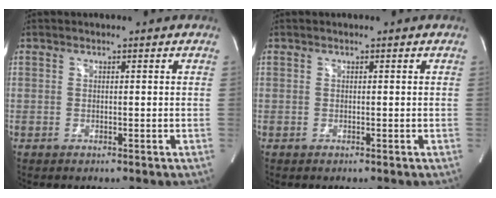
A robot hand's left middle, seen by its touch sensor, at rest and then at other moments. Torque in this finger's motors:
{"motor_torque": [0.07, 0.22, -0.12, 0.00]}